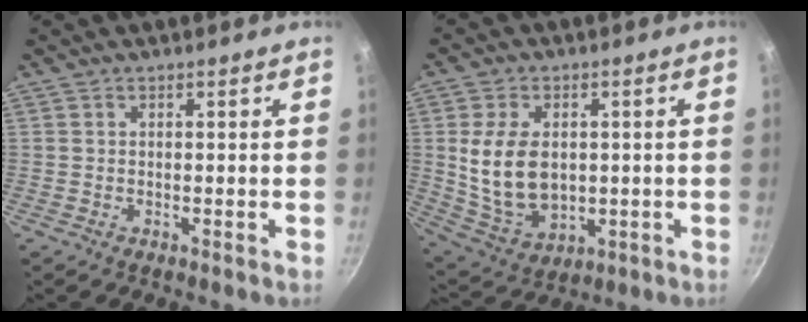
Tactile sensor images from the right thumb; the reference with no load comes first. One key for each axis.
{"total": 13.4, "fx": 0.6, "fy": 9.1, "fz": 9.8, "tx": -0.165, "ty": -0.013, "tz": 0.028}